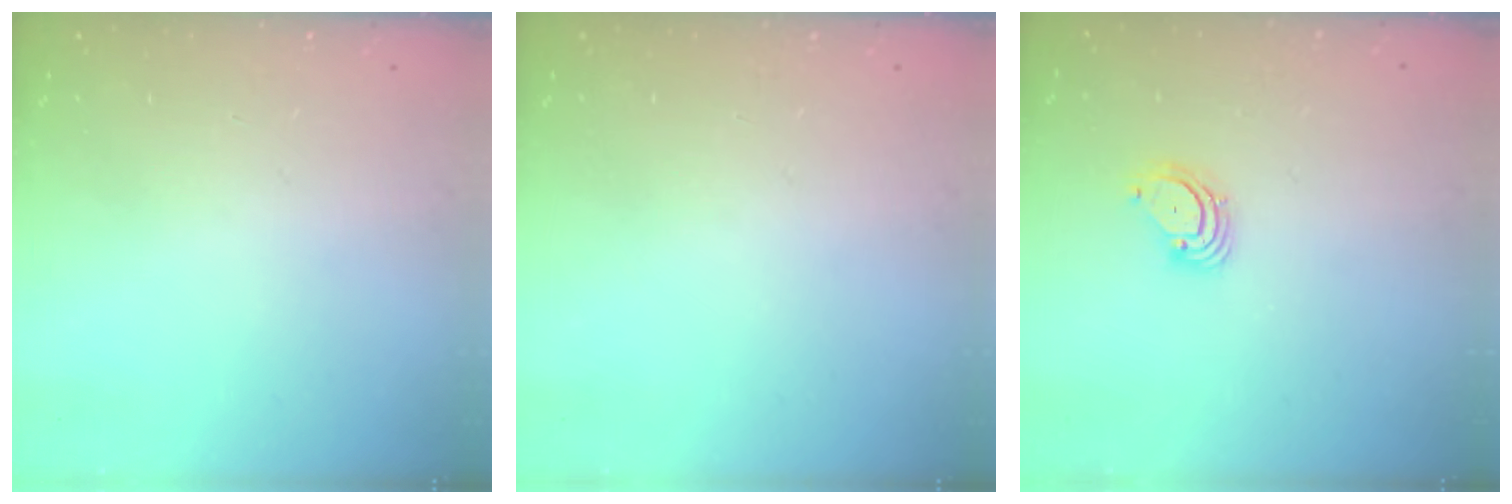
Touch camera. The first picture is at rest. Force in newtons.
{"total": 0.0}
{"total": 3.6, "press": 3.6, "slide": 0.3}